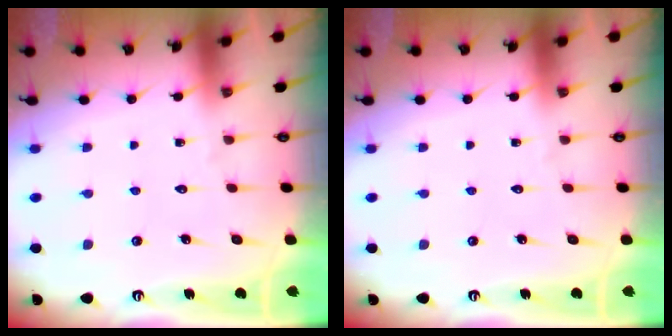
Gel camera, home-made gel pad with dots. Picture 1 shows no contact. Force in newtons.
{"total": 0.0}